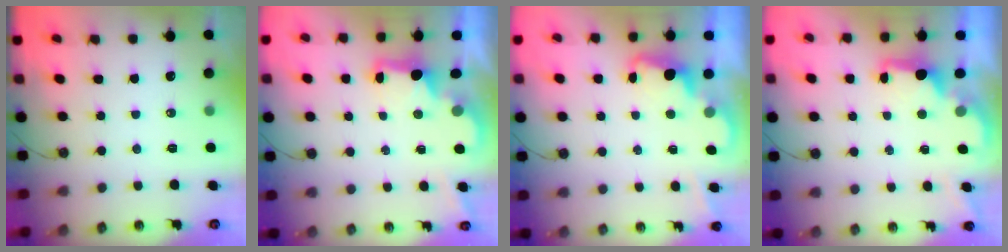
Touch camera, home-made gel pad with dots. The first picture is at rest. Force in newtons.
{"total": 2.4, "press": 2.3, "slide": 0.8}
{"total": 2.4, "press": 2.3, "slide": 0.5}
{"total": 2.1, "press": 1.9, "slide": 0.8}